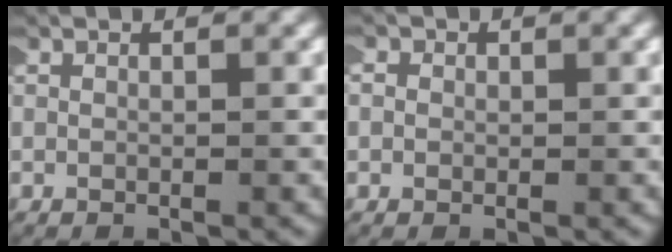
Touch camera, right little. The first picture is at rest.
{"total": 1.2, "force": [0.0, 1.2, 0.1], "torque": [-0.006, 0.003, -0.006]}